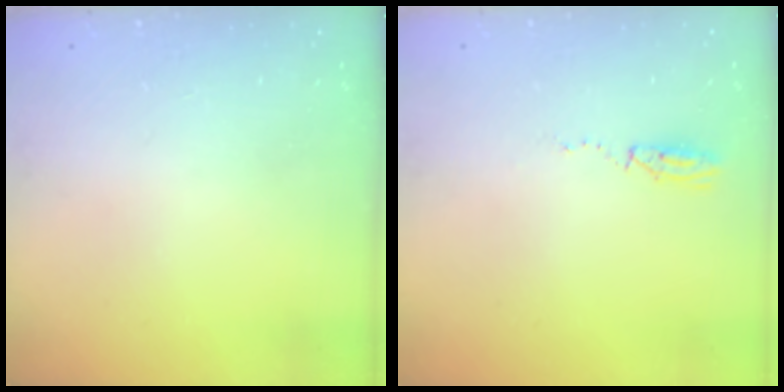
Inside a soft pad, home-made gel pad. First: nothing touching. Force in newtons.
{"total": 3.5, "press": 2.8, "slide": 2.1}